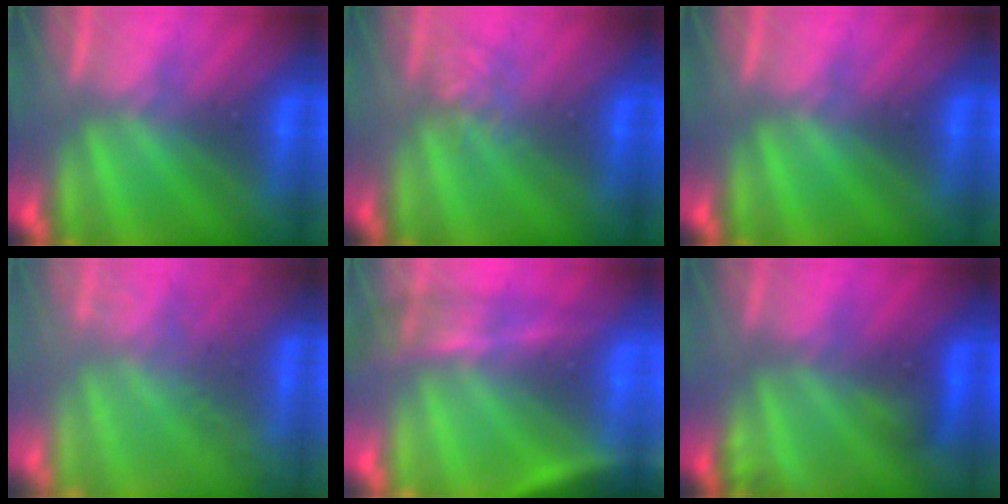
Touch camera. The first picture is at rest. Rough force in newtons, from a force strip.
{"total": 2.1}
{"total": 0.0}
{"total": 10.6}
{"total": 7.6}
{"total": 3.4}